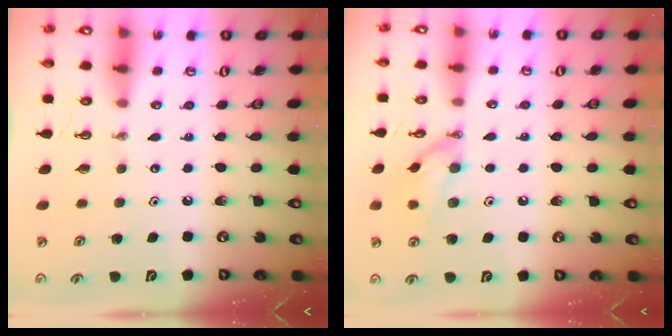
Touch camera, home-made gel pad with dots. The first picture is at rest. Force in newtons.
{"total": 10.9, "press": 10.8, "slide": 1.6}